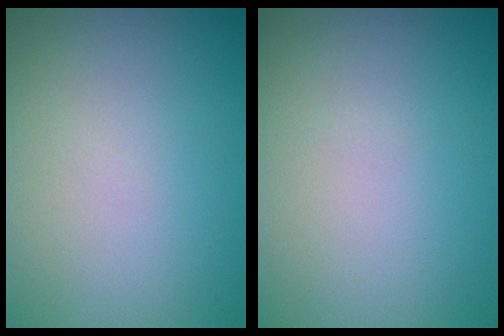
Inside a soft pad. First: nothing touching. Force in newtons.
{"total": 0.0}